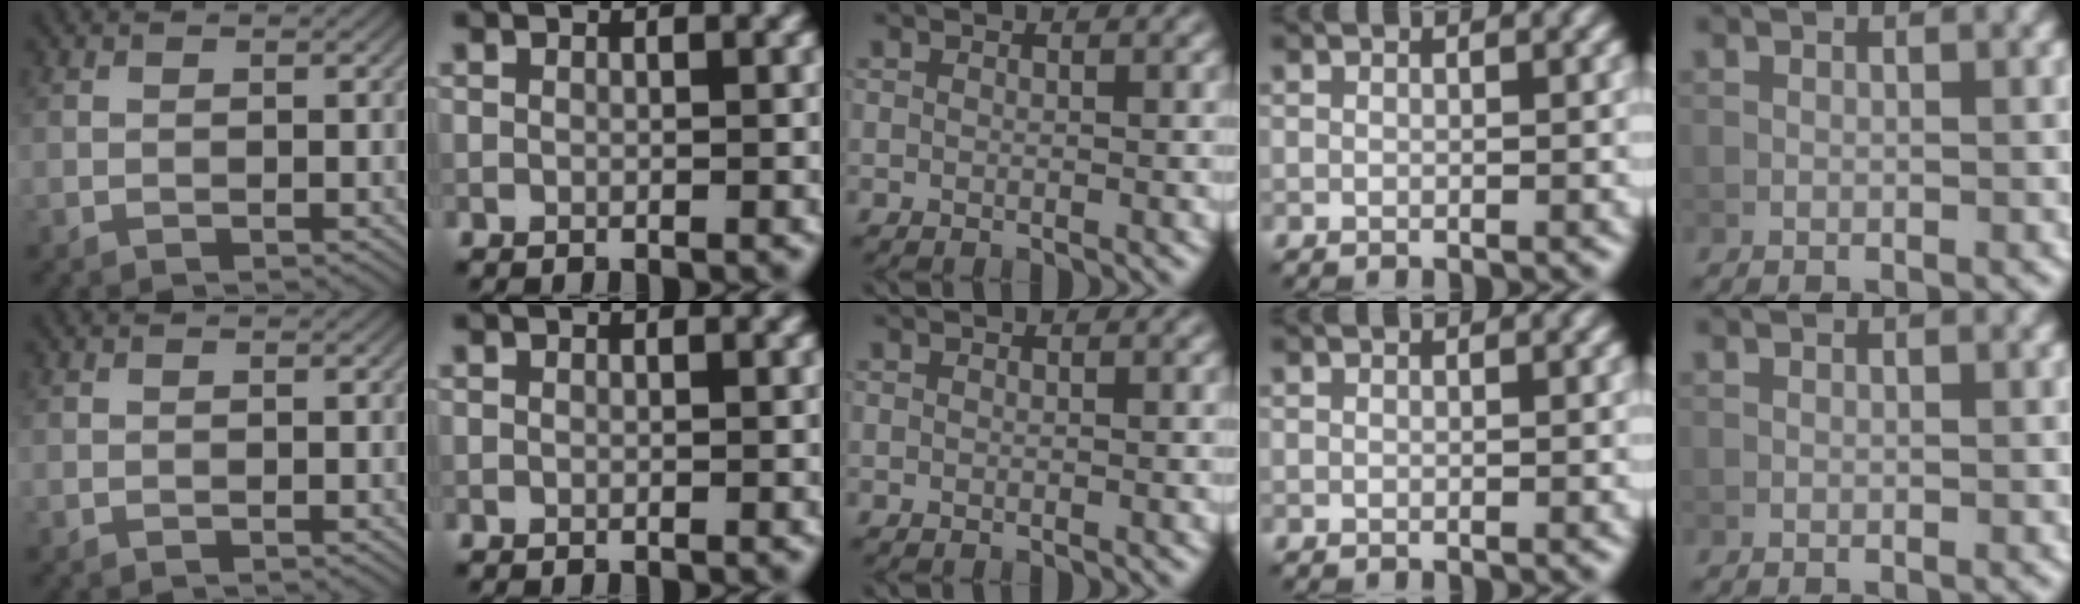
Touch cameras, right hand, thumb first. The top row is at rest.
{}